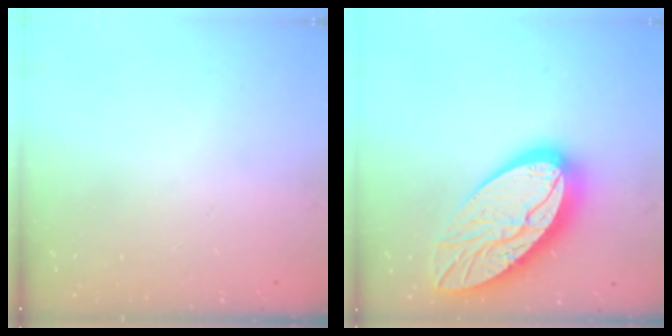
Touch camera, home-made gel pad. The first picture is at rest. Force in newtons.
{"total": 22.3, "press": 22.2, "slide": 2.0}